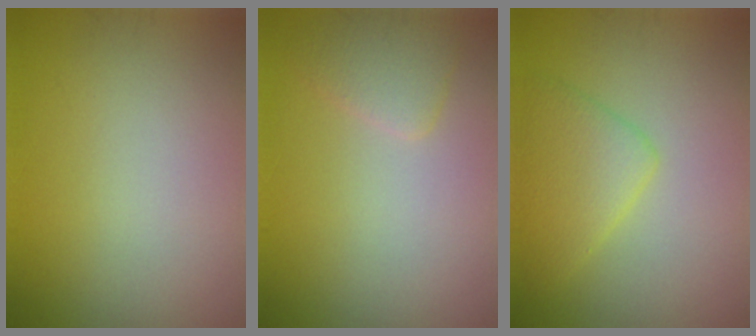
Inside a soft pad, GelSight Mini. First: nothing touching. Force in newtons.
{"total": 1.9, "press": 1.9, "slide": 0.2}
{"total": 3.4, "press": 3.4, "slide": 0.3}